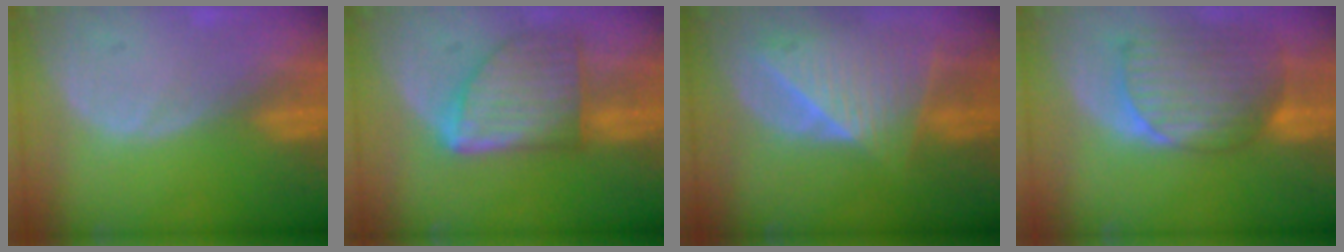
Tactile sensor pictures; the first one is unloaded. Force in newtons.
{"total": 9.1, "press": 9.1, "slide": 0.6}
{"total": 9.2, "press": 8.2, "slide": 4.0}
{"total": 10.1, "press": 8.7, "slide": 5.2}